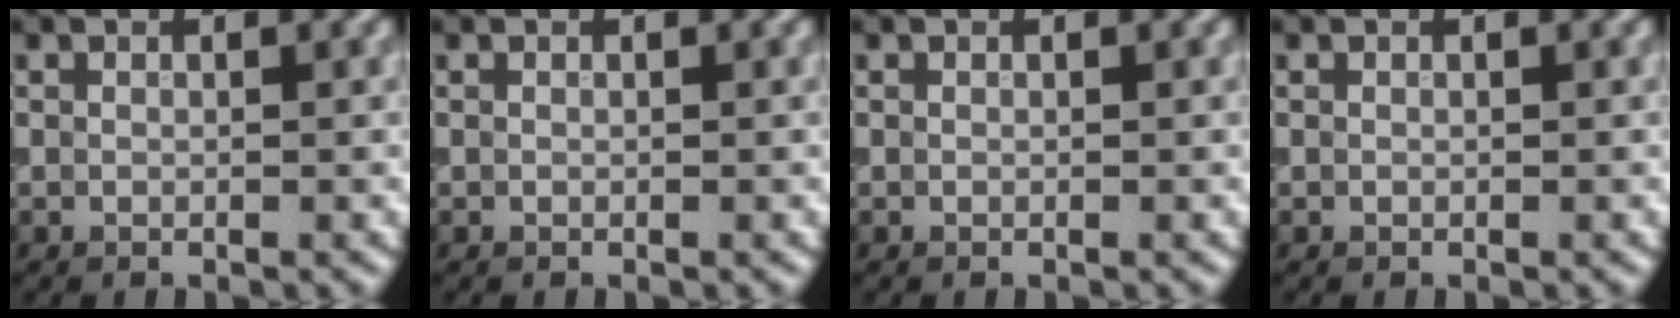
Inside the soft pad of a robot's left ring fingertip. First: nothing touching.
{"total": 0.0}
{"total": 0.0}
{"total": 0.0}